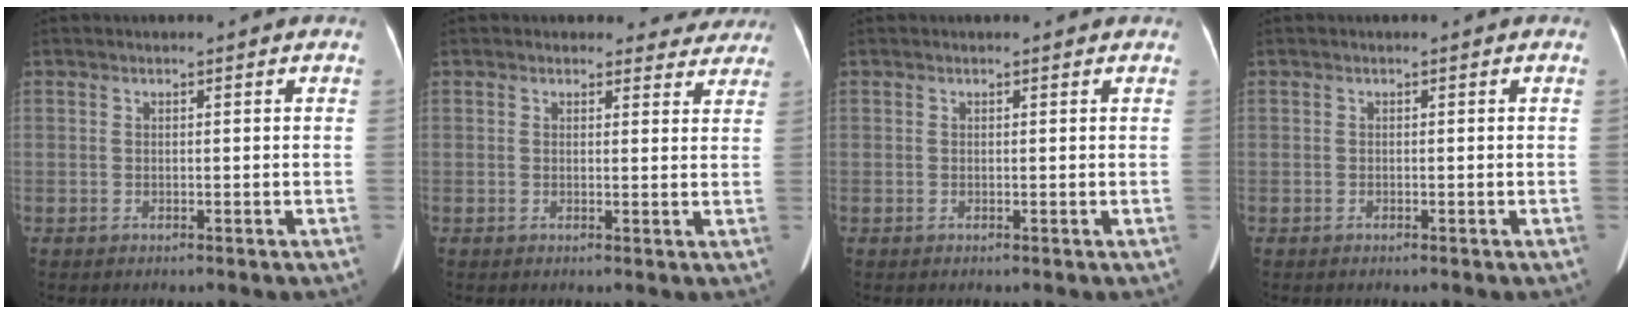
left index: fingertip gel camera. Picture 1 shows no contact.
{"total": 5.0, "force": [4.4, 2.3, -0.3], "torque": [0.023, -0.007, 0.027]}
{"total": 0.9, "force": [0.9, 0.4, 0.2], "torque": [-0.014, 0.008, 0.006]}
{"total": 0.0}